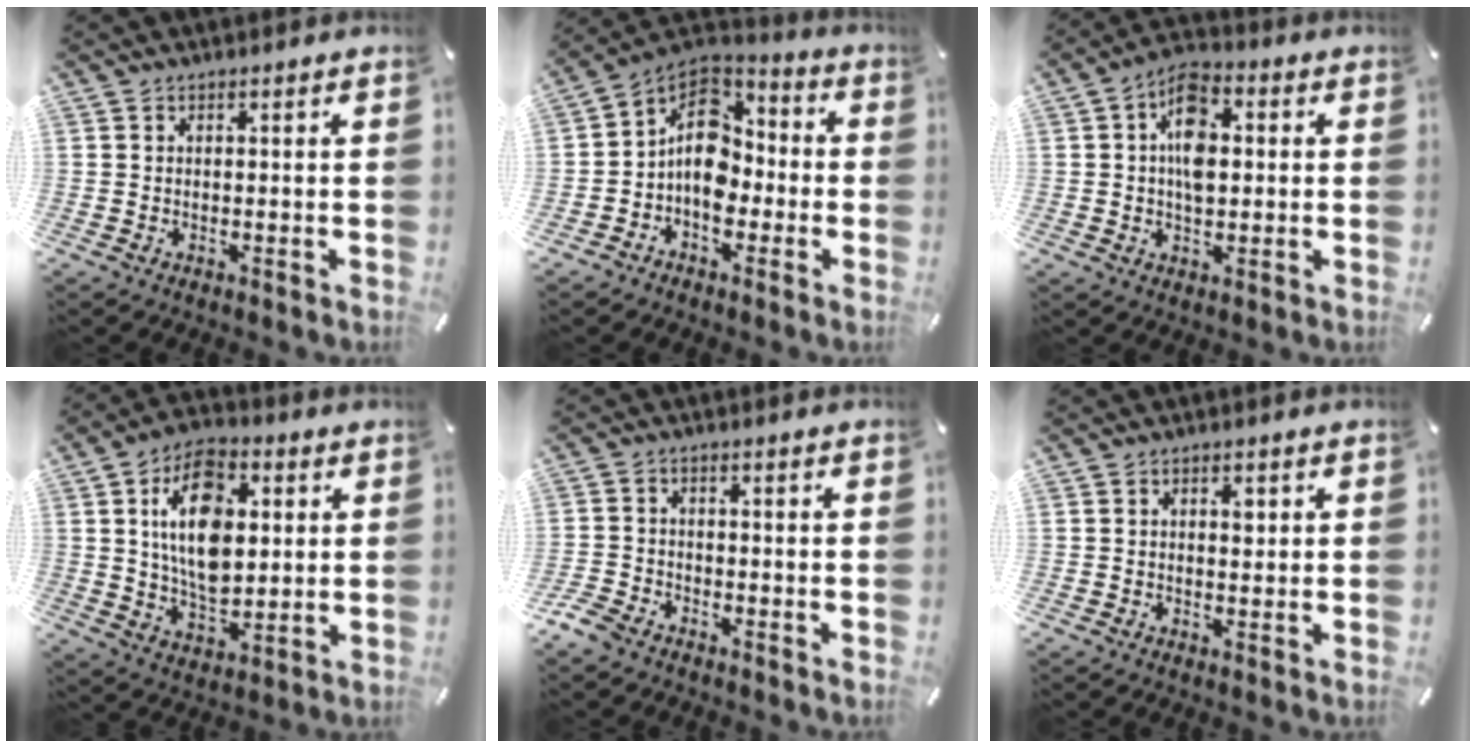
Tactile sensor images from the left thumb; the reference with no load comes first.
{"total": 12.0, "force": [-2.0, 9.3, 7.3], "torque": [-0.131, 0.006, -0.040]}
{"total": 9.4, "force": [0.8, 6.0, 7.2], "torque": [-0.109, 0.005, 0.012]}
{"total": 16.1, "force": [3.0, 10.4, 11.9], "torque": [-0.223, 0.008, 0.051]}
{"total": 4.2, "force": [-3.3, 2.1, 1.4], "torque": [-0.046, 0.010, -0.069]}
{"total": 2.2, "force": [0.4, 1.4, 1.7], "torque": [-0.013, -0.004, 0.000]}